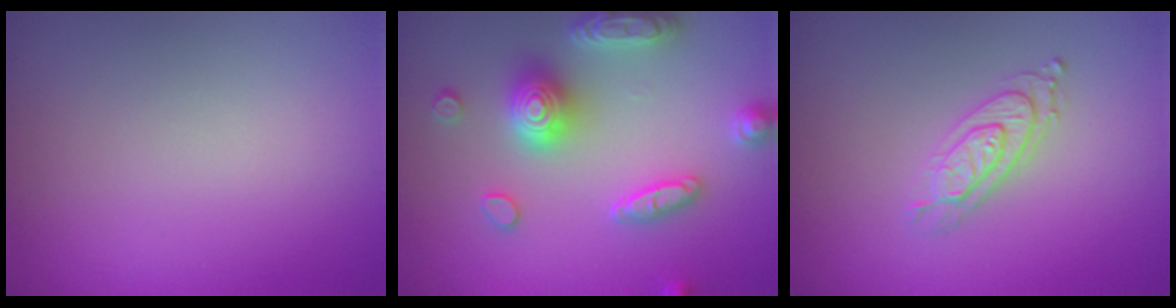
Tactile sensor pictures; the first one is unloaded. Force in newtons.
{"total": 5.5, "press": 5.4, "slide": 0.9}
{"total": 2.6, "press": 2.3, "slide": 1.3}